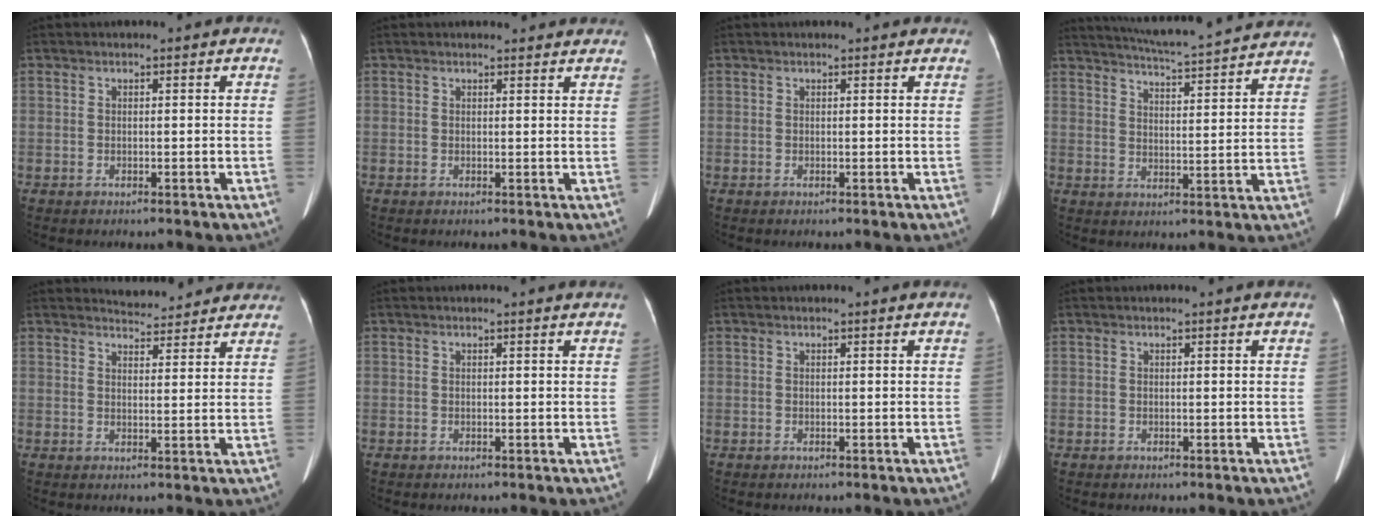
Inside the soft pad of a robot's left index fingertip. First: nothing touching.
{"total": 4.6, "force": [4.4, 0.8, 0.8], "torque": [-0.008, 0.005, 0.039]}
{"total": 1.9, "force": [1.9, 0.3, 0.3], "torque": [-0.014, 0.006, 0.013]}
{"total": 19.6, "force": [18.4, 0.6, 6.9], "torque": [-0.114, -0.011, 0.234]}
{"total": 7.5, "force": [7.3, 1.5, 0.7], "torque": [-0.002, 0.004, 0.077]}
{"total": 1.5, "force": [1.4, -0.4, 0.4], "torque": [-0.018, -0.007, 0.013]}
{"total": 0.6, "force": [0.5, -0.2, 0.2], "torque": [-0.012, -0.007, 0.010]}
{"total": 1.1, "force": [1.0, -0.3, 0.3], "torque": [-0.016, -0.005, 0.015]}